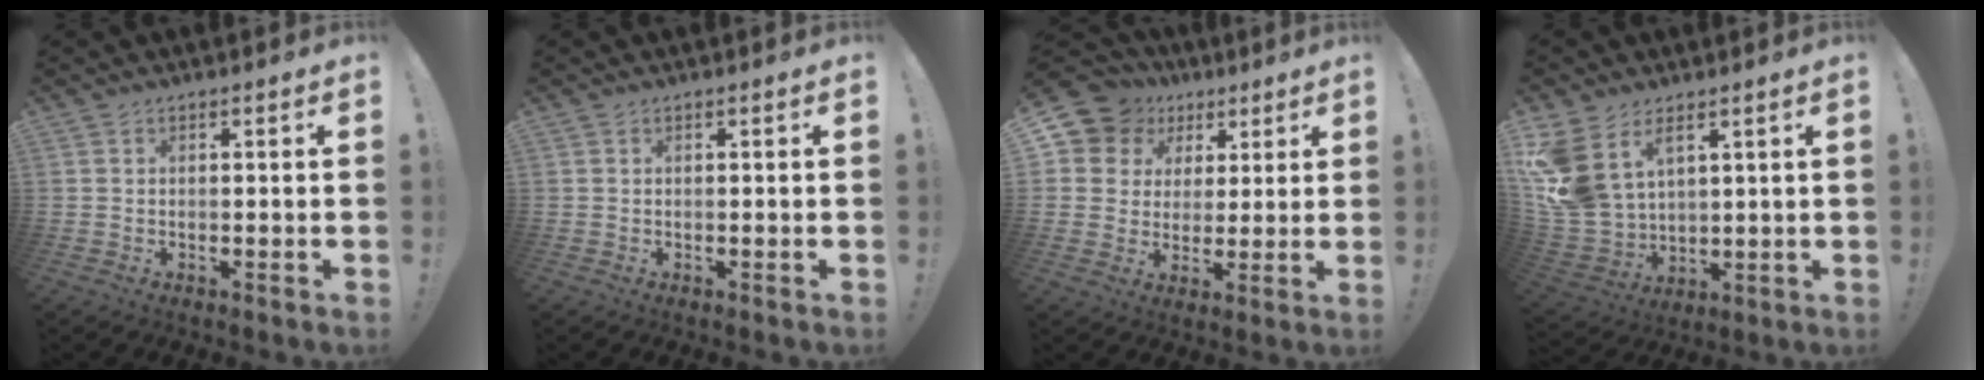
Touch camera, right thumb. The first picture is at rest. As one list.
[{"total": 0.0}, {"total": 10.2, "force": [4.8, 8.7, 2.5], "torque": [-0.043, -0.032, 0.098]}, {"total": 13.7, "force": [6.5, 9.3, 7.8], "torque": [-0.174, -0.042, 0.126]}]